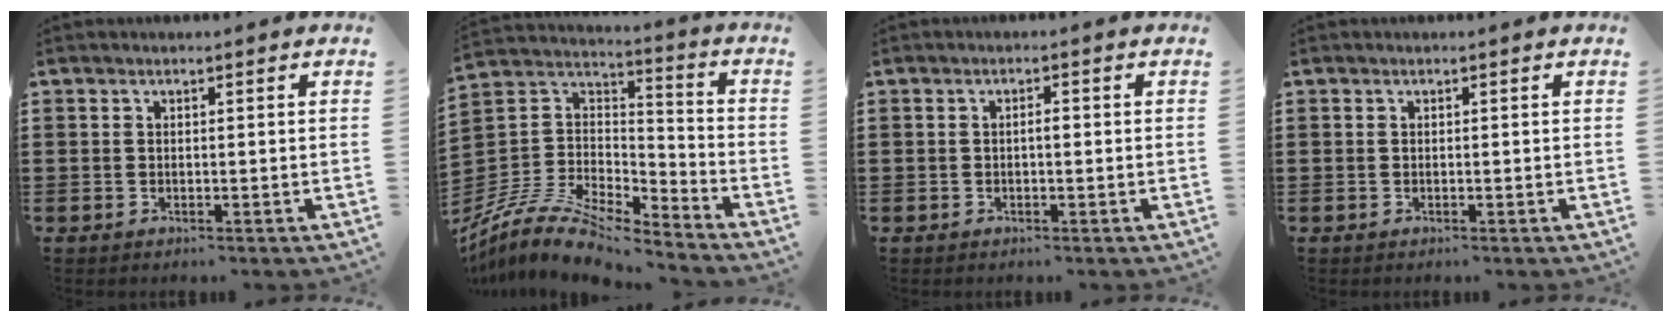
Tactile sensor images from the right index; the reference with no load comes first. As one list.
[{"total": 9.4, "force": [-8.3, 2.7, 3.6], "torque": [-0.097, 0.004, -0.170]}, {"total": 1.2, "force": [-0.2, 0.3, 1.1], "torque": [-0.022, -0.001, -0.003]}, {"total": 0.0}]